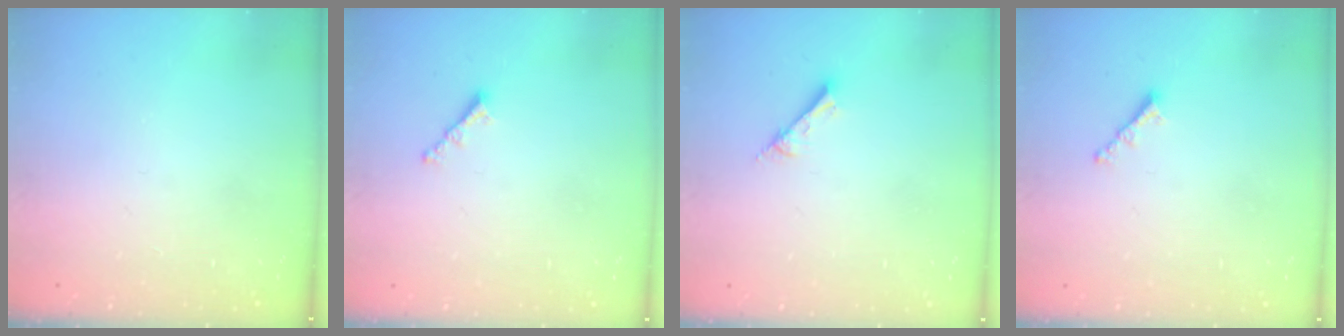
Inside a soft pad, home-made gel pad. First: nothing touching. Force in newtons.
{"total": 1.8, "press": 1.7, "slide": 0.5}
{"total": 2.6, "press": 2.6, "slide": 0.1}
{"total": 1.8, "press": 1.7, "slide": 0.5}